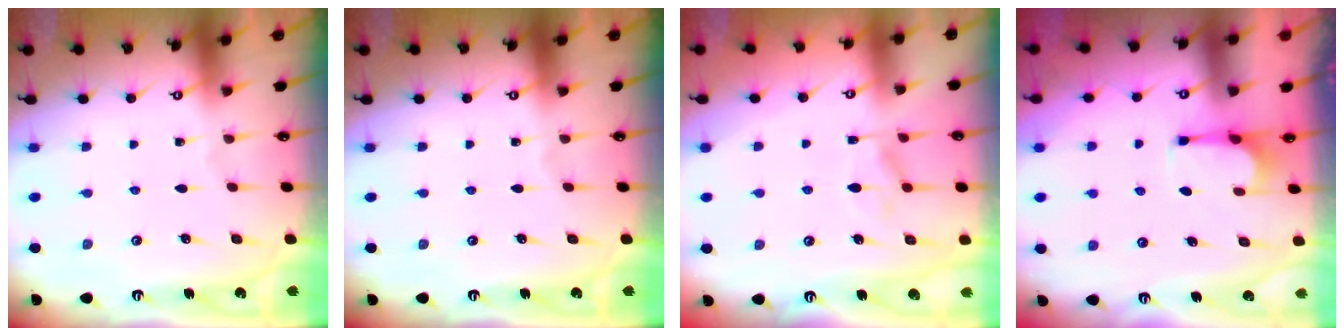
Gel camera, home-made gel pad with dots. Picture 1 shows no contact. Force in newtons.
{"total": 0.0}
{"total": 1.5, "press": 0.2, "slide": 1.5}
{"total": 3.0, "press": 2.9, "slide": 0.6}